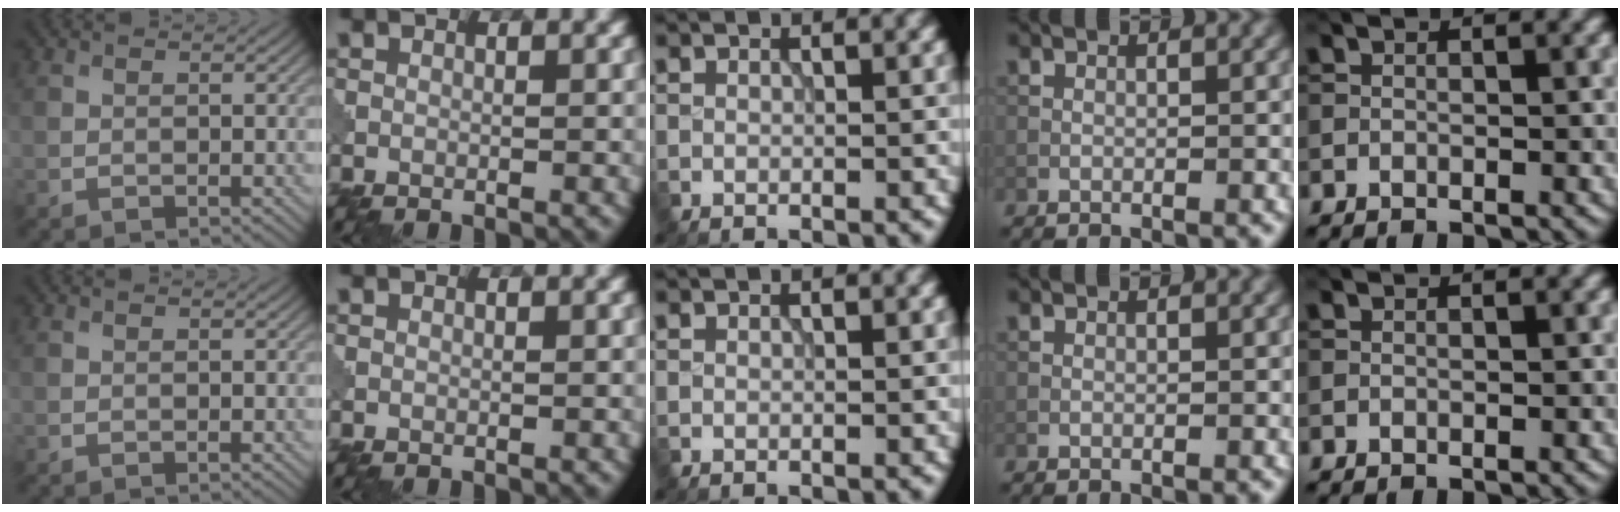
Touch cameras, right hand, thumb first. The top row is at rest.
{}